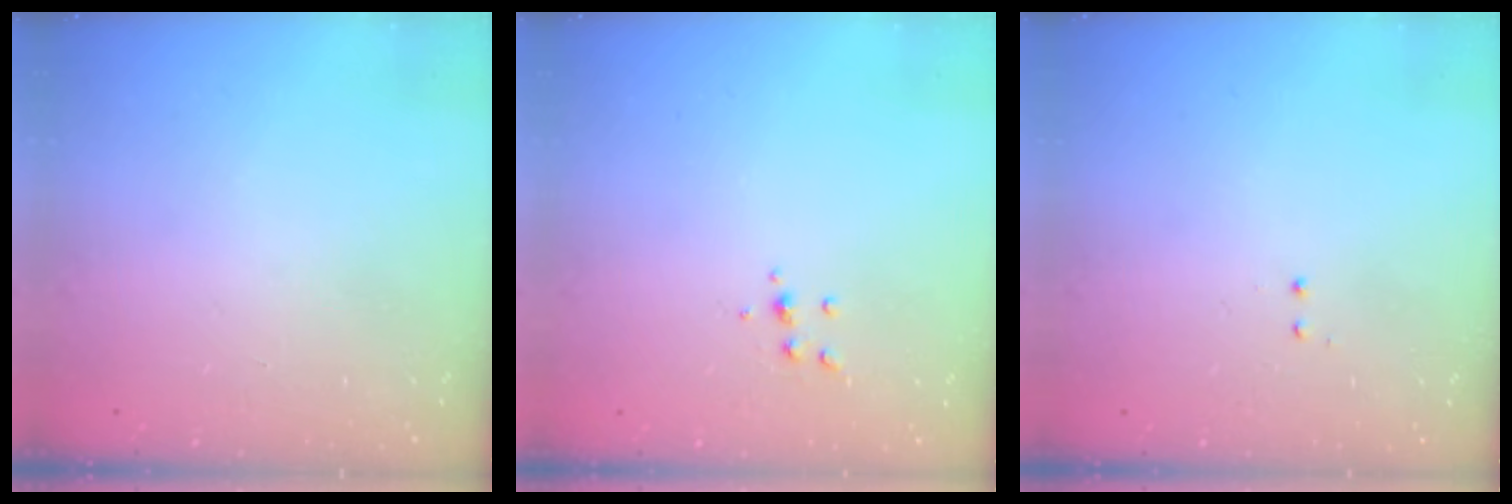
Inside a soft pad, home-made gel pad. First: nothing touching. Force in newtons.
{"total": 4.8, "press": 4.8, "slide": 0.5}
{"total": 0.5, "press": 0.5, "slide": 0.3}